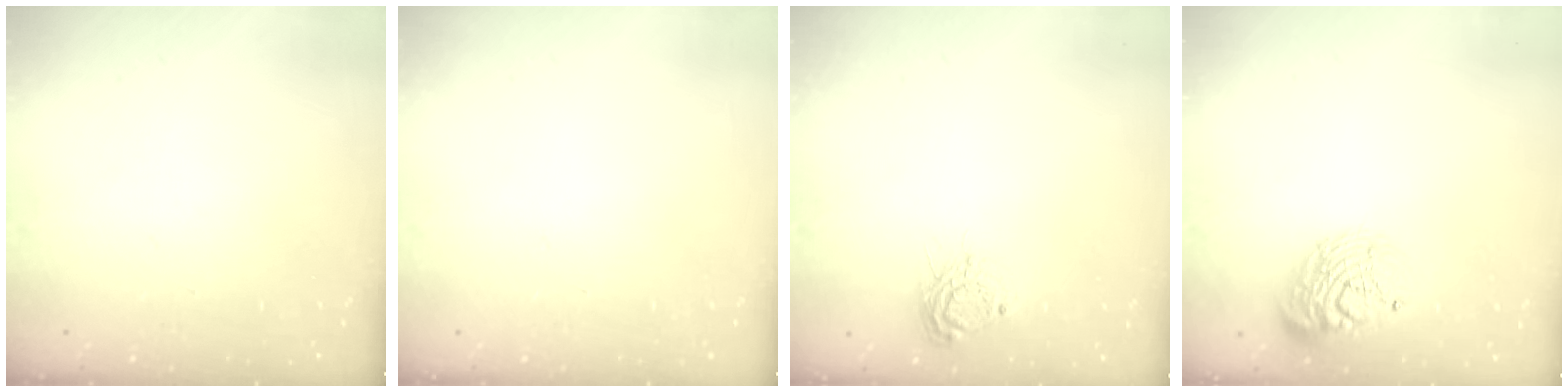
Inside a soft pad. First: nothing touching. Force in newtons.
{"total": 0.0}
{"total": 8.3, "press": 8.3, "slide": 0.7}
{"total": 14.2, "press": 14.1, "slide": 1.0}